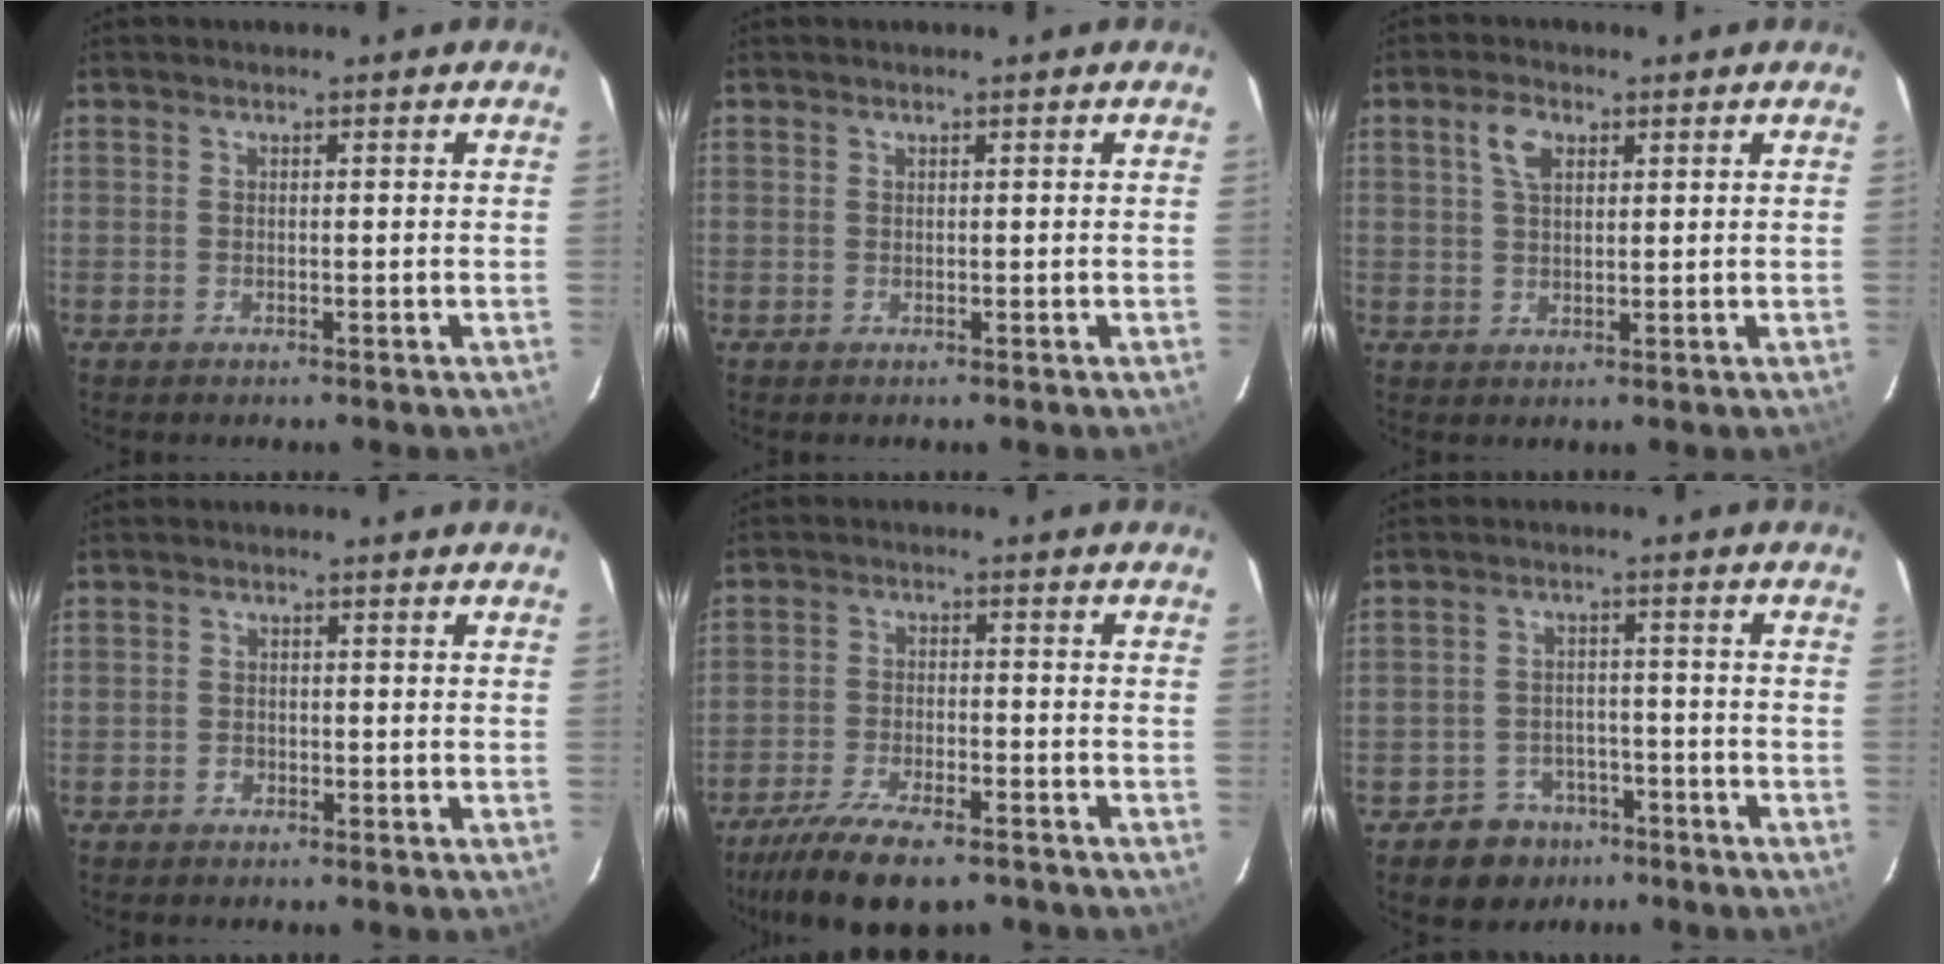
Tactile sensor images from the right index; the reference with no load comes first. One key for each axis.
{"total": 0.0}
{"total": 4.2, "fx": 1.8, "fy": 2.4, "fz": 3.0, "tx": -0.056, "ty": 0.011, "tz": 0.034}
{"total": 1.4, "fx": -0.9, "fy": 1.1, "fz": 0.1, "tx": -0.003, "ty": 0.004, "tz": -0.014}
{"total": 13.4, "fx": -10.3, "fy": 4.3, "fz": 7.5, "tx": -0.169, "ty": -0.028, "tz": -0.178}
{"total": 7.0, "fx": -4.6, "fy": 5.3, "fz": 0.6, "tx": -0.026, "ty": 0.030, "tz": -0.062}